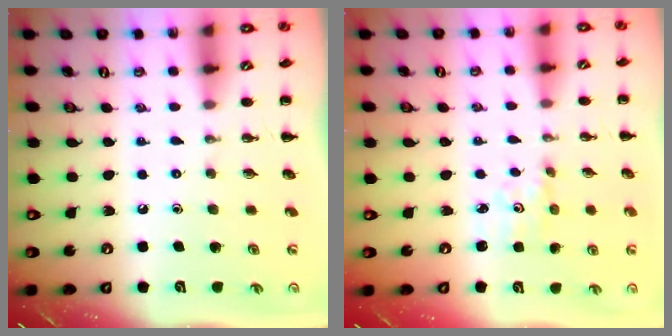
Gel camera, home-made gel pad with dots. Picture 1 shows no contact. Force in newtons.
{"total": 1.9, "press": 1.9, "slide": 0.5}